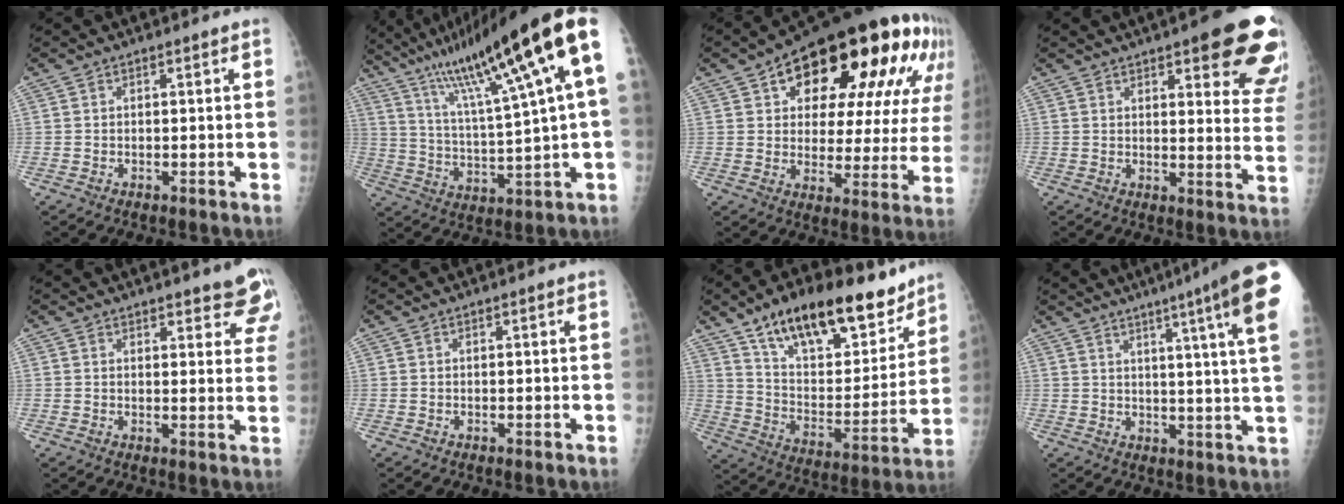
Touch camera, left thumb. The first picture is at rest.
{"total": 21.3, "force": [10.7, 0.8, 18.5], "torque": [-0.291, -0.015, 0.175]}
{"total": 29.7, "force": [14.0, 13.5, 22.5], "torque": [-0.273, 0.012, 0.196]}
{"total": 18.6, "force": [10.5, 5.2, 14.4], "torque": [-0.142, -0.041, 0.116]}
{"total": 9.4, "force": [7.0, 3.0, 5.5], "torque": [-0.033, -0.030, 0.075]}
{"total": 0.0}
{"total": 24.1, "force": [16.5, 10.0, 14.4], "torque": [-0.188, -0.060, 0.272]}
{"total": 17.9, "force": [10.0, -0.3, 14.9], "torque": [-0.192, -0.041, 0.105]}